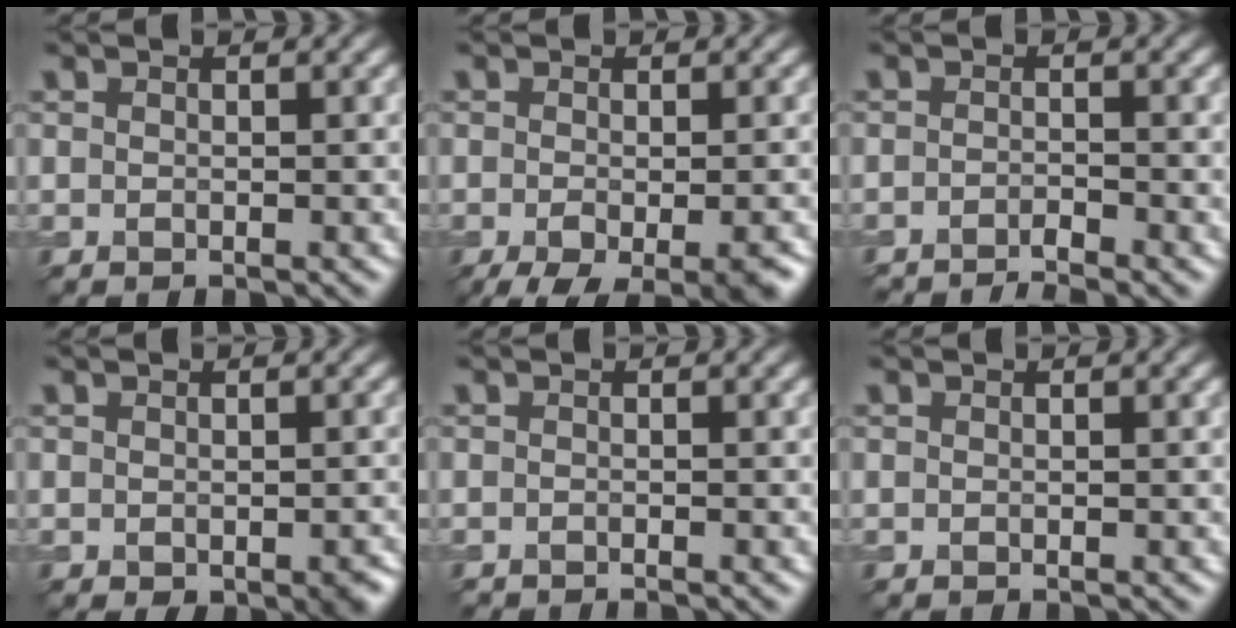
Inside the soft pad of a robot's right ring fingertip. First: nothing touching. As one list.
[{"total": 6.2, "force": [-3.5, 2.0, 4.7], "torque": [-0.071, -0.015, -0.048]}, {"total": 1.6, "force": [-1.5, 0.1, 0.7], "torque": [-0.007, -0.003, -0.031]}, {"total": 2.3, "force": [-1.0, 1.1, 1.7], "torque": [-0.021, -0.009, -0.006]}, {"total": 0.6, "force": [-0.6, 0.0, 0.1], "torque": [0.001, -0.003, -0.012]}, {"total": 0.0}]